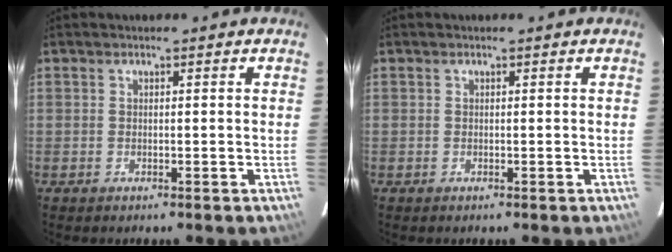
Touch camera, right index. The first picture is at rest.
{"total": 0.0}